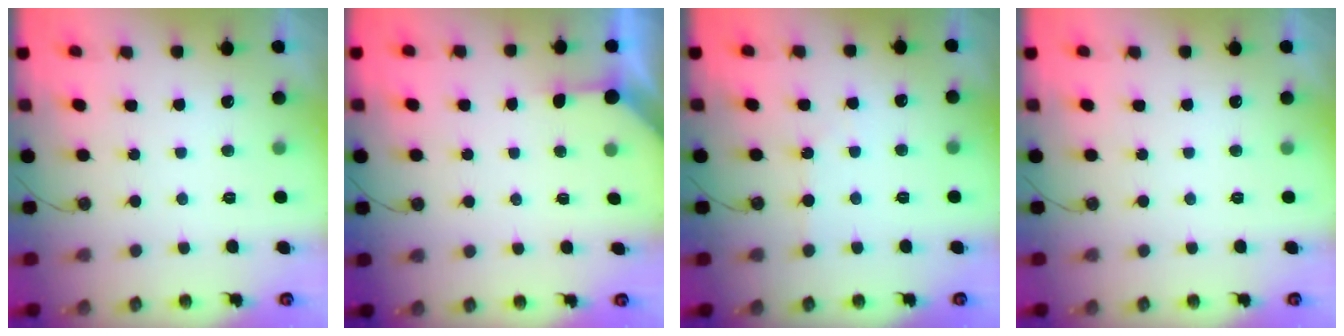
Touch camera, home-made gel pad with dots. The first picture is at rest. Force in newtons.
{"total": 2.2, "press": 2.2, "slide": 0.3}
{"total": 2.9, "press": 2.8, "slide": 0.5}
{"total": 0.0}